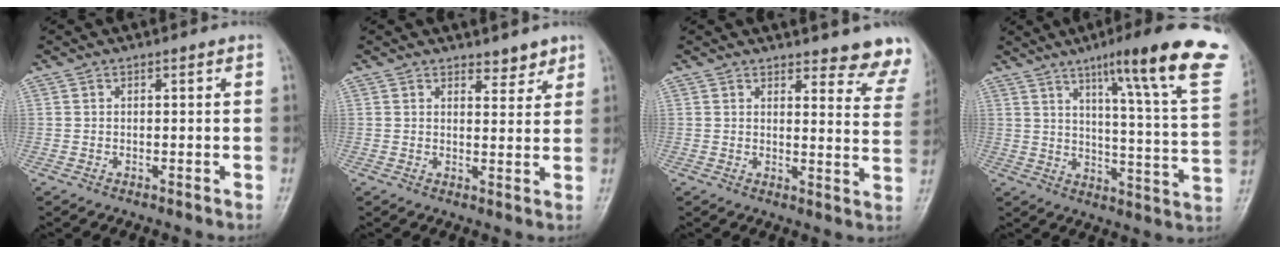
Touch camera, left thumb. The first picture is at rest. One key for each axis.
{"total": 3.3, "fx": 2.8, "fy": 1.5, "fz": 1.1, "tx": 0.005, "ty": -0.020, "tz": 0.040}
{"total": 10.7, "fx": 9.9, "fy": 2.5, "fz": 3.4, "tx": 0.005, "ty": -0.071, "tz": 0.090}
{"total": 23.5, "fx": 14.3, "fy": 2.5, "fz": 18.4, "tx": -0.234, "ty": -0.060, "tz": 0.188}